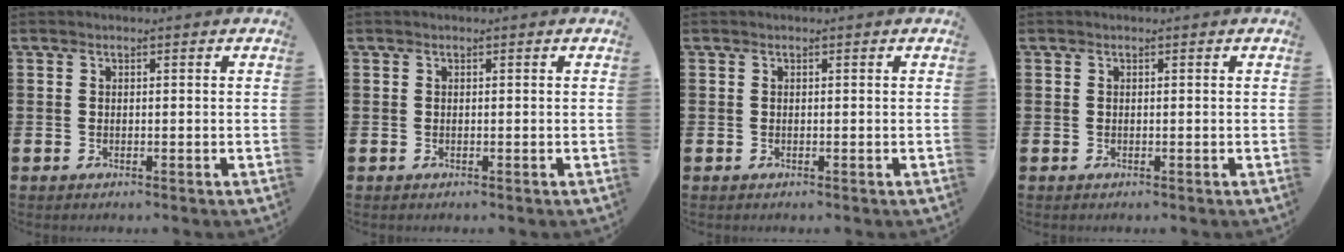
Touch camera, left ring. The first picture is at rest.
{"total": 0.0}
{"total": 0.0}
{"total": 0.0}